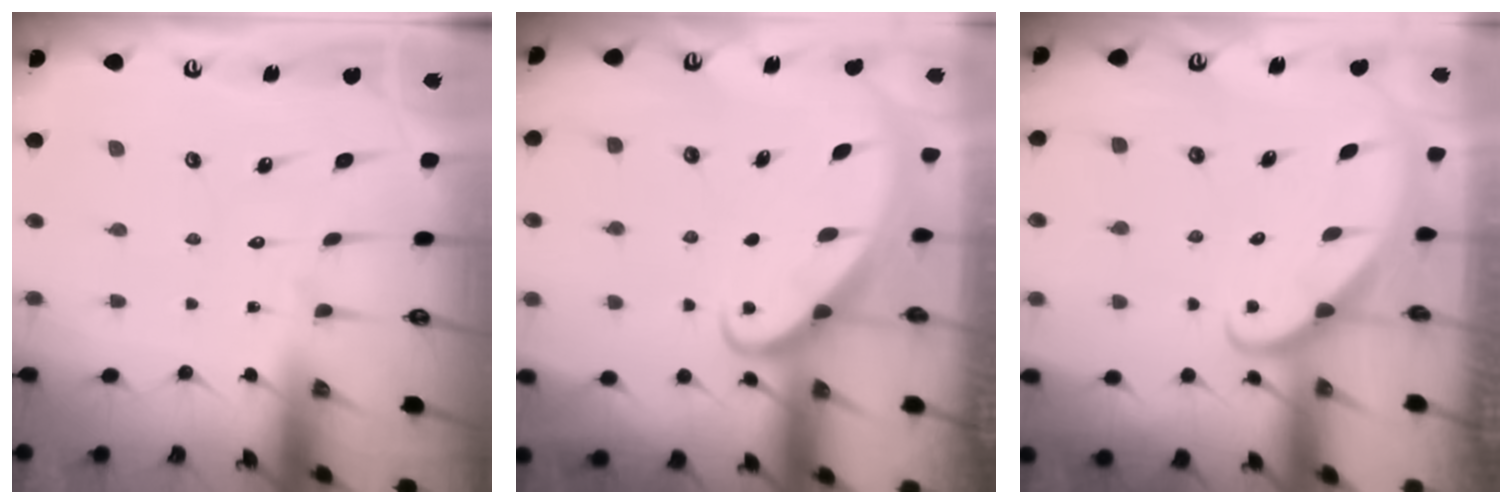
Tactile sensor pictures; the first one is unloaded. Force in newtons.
{"total": 2.0, "press": 2.0, "slide": 0.2}
{"total": 2.1, "press": 2.1, "slide": 0.0}